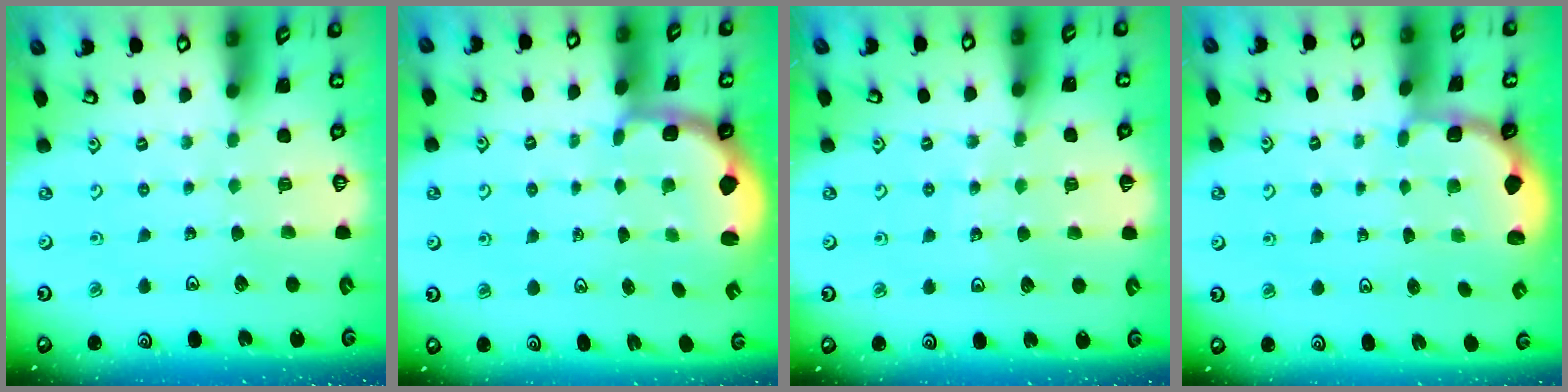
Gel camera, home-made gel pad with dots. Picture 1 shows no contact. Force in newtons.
{"total": 2.5, "press": 1.3, "slide": 2.1}
{"total": 5.8, "press": 5.5, "slide": 1.6}
{"total": 1.8, "press": 1.6, "slide": 0.8}